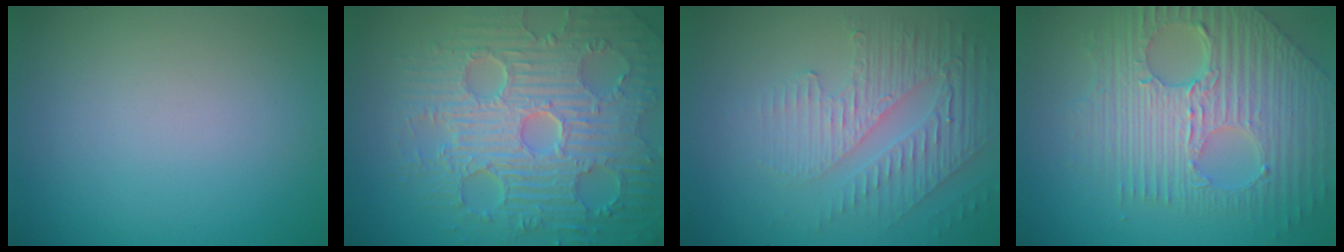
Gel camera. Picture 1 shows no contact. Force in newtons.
{"total": 9.2, "press": 6.8, "slide": 6.2}
{"total": 5.3, "press": 3.3, "slide": 4.2}
{"total": 9.1, "press": 6.3, "slide": 6.6}